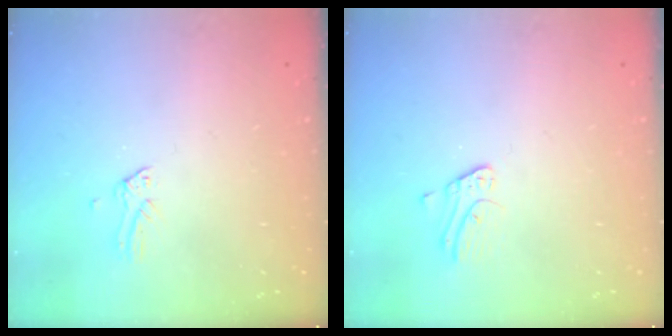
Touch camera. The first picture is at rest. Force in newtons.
{"total": 2.7, "press": 2.7, "slide": 0.3}